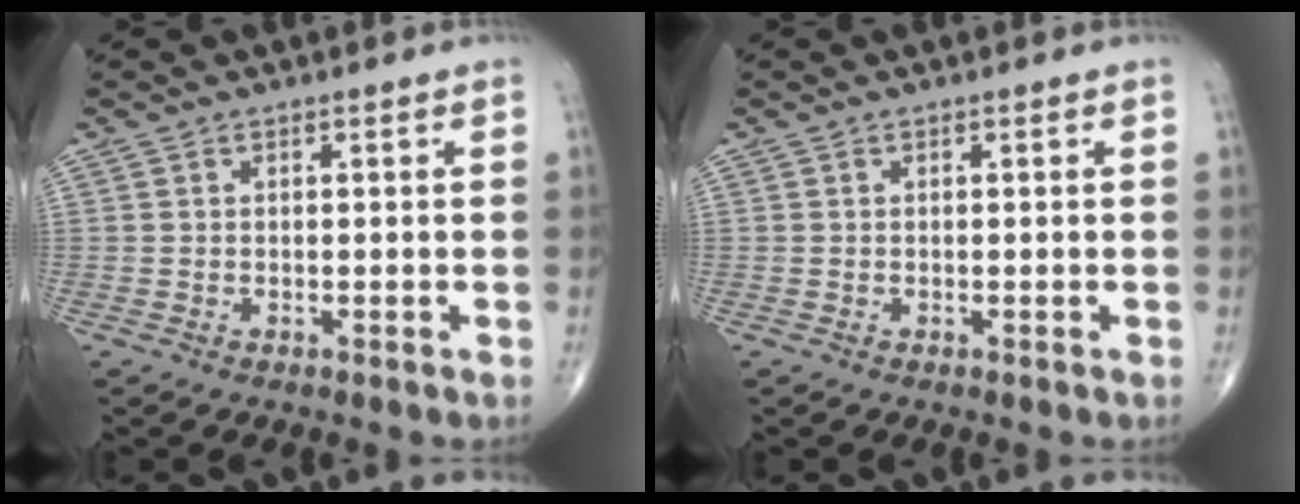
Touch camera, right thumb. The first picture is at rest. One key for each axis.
{"total": 0.0}